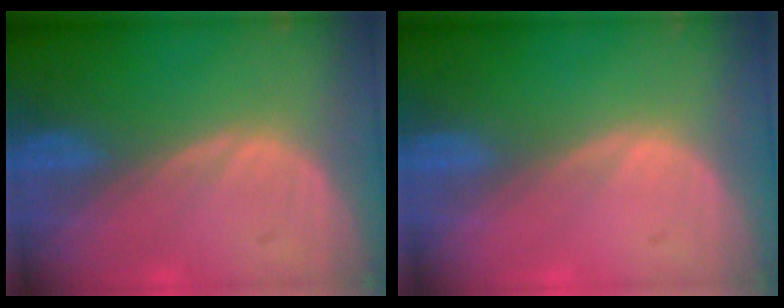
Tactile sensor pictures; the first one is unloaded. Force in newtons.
{"total": 0.0}